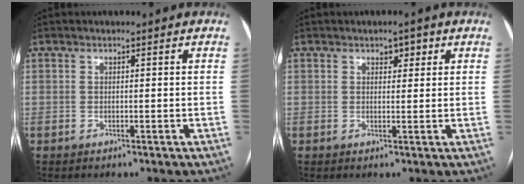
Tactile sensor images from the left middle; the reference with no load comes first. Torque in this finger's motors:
{"motor_torque": [0.02, -0.02, 0.00, 0.03]}